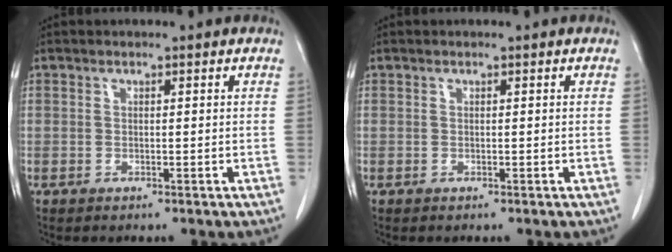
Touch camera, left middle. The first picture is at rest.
{"total": 0.0}